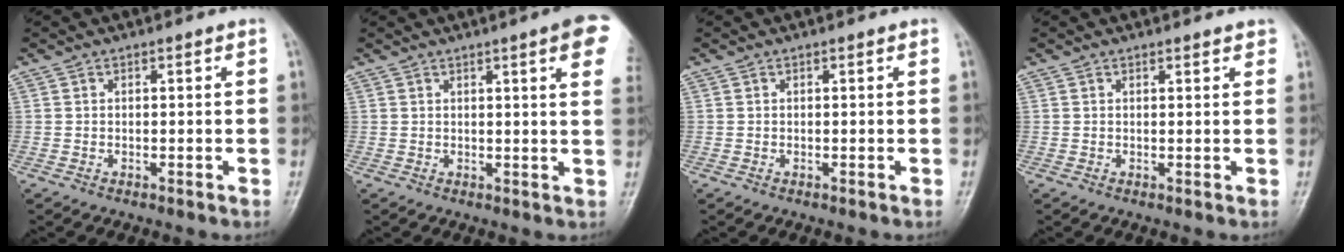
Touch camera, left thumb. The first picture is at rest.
{"total": 9.4, "force": [4.6, 1.3, 8.1], "torque": [-0.083, -0.006, 0.047]}
{"total": 0.0}
{"total": 1.4, "force": [1.2, 0.5, 0.5], "torque": [0.000, -0.004, 0.013]}